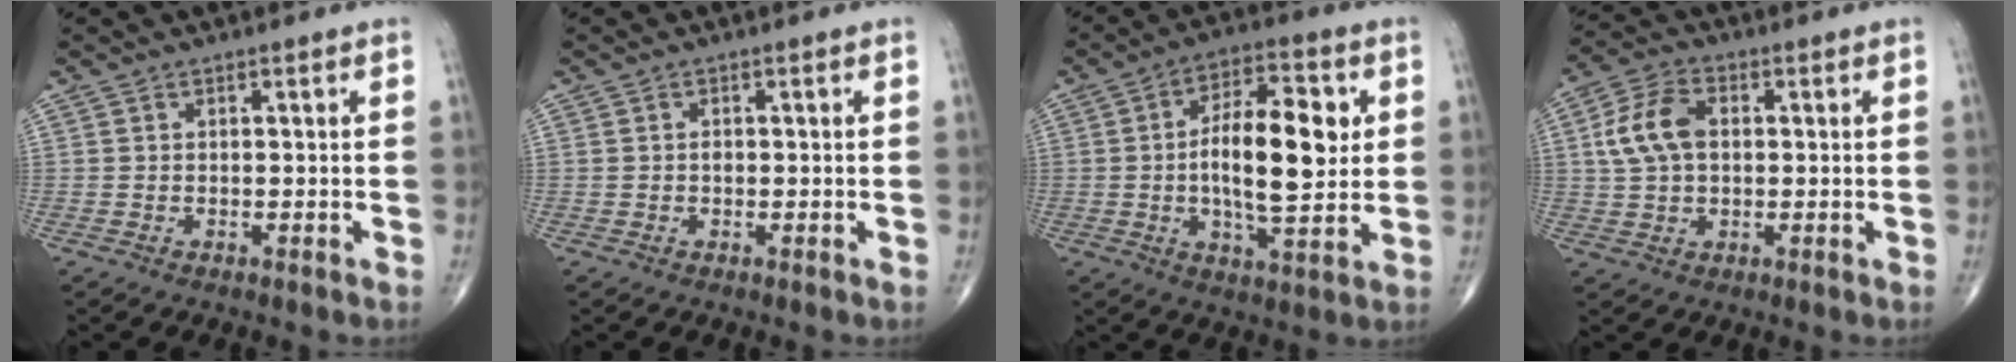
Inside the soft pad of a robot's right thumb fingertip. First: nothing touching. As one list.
[{"total": 1.8, "force": [-0.2, 1.1, 1.3], "torque": [-0.020, 0.003, -0.005]}, {"total": 15.9, "force": [1.4, 6.5, 14.4], "torque": [-0.220, 0.003, 0.021]}, {"total": 9.0, "force": [1.2, 5.8, 6.8], "torque": [-0.134, 0.018, 0.022]}]